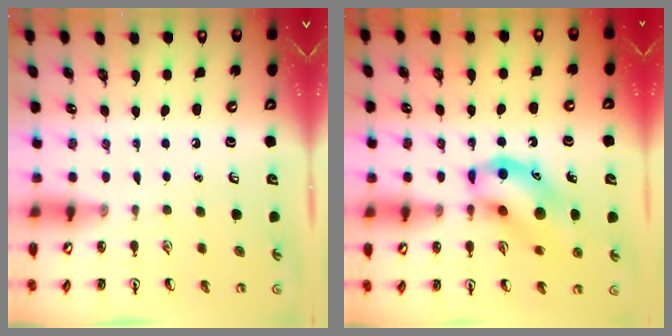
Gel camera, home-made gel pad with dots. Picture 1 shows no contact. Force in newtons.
{"total": 13.1, "press": 12.8, "slide": 2.7}